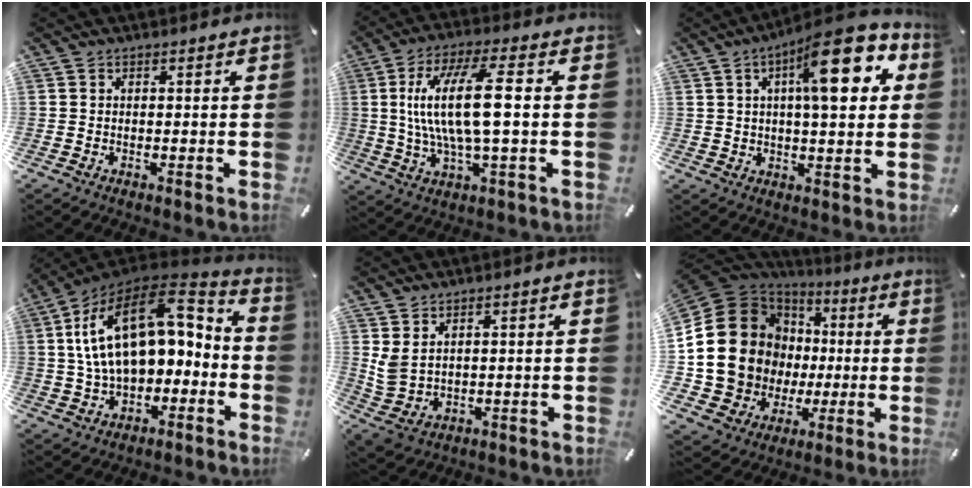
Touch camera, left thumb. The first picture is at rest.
{"total": 15.6, "force": [1.4, 4.1, 15.0], "torque": [-0.307, -0.006, 0.014]}
{"total": 17.9, "force": [6.9, 6.3, 15.3], "torque": [-0.208, -0.025, 0.101]}
{"total": 20.5, "force": [4.0, 12.7, 15.5], "torque": [-0.283, -0.008, 0.073]}
{"total": 4.5, "force": [2.2, 3.3, 2.2], "torque": [-0.068, -0.014, 0.040]}
{"total": 21.2, "force": [1.6, 19.0, 9.3], "torque": [-0.197, -0.024, 0.068]}